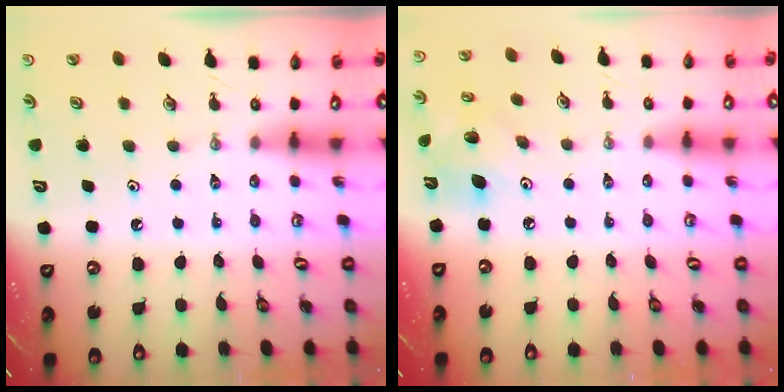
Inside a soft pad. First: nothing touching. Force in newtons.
{"total": 10.4, "press": 10.2, "slide": 1.8}